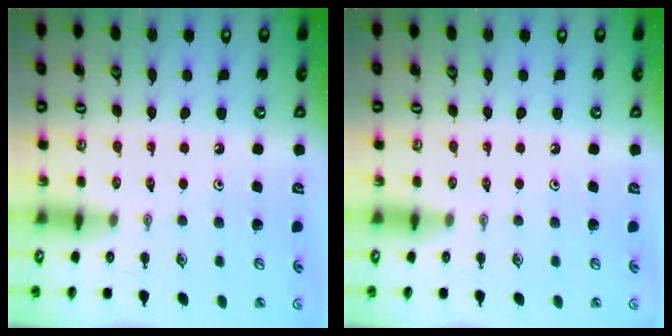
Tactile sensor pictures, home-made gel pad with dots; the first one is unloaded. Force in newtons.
{"total": 0.0}